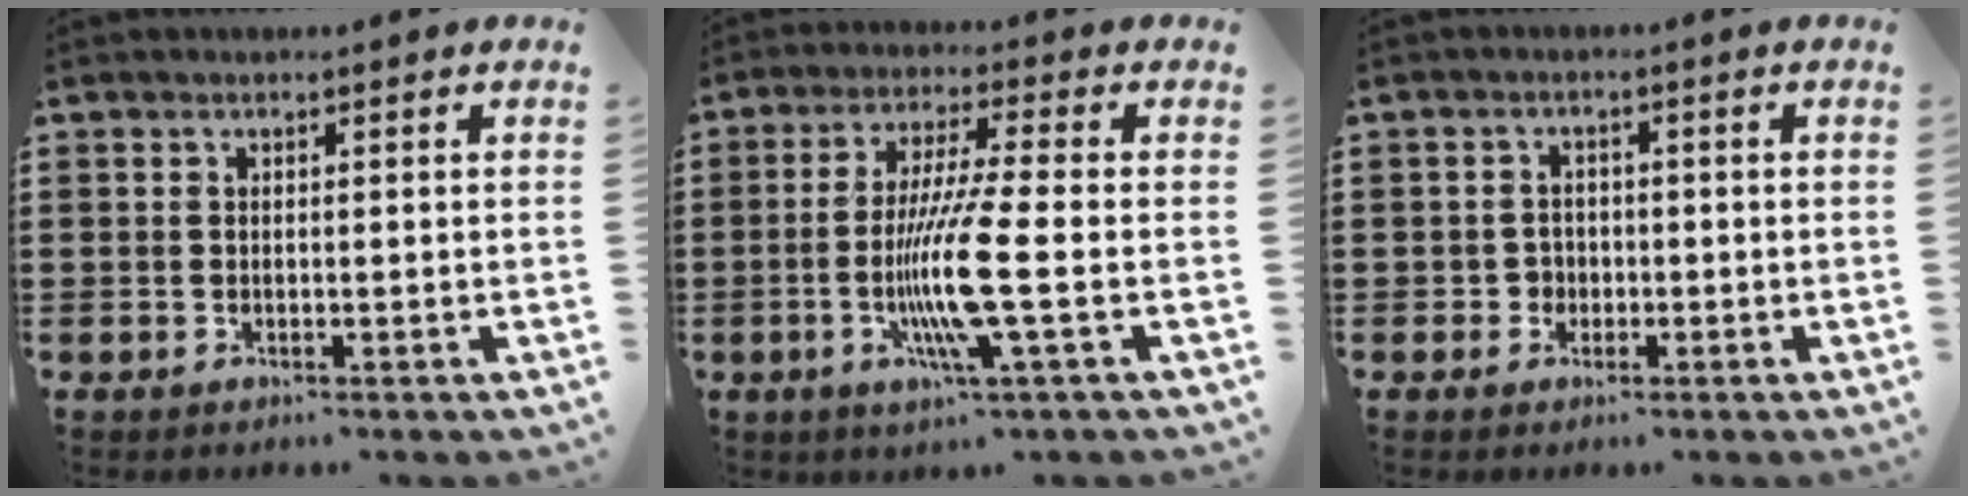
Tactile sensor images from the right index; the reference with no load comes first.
{"total": 10.9, "force": [-2.7, 0.1, 10.6], "torque": [-0.214, -0.020, -0.058]}
{"total": 2.1, "force": [-0.8, 1.8, 0.5], "torque": [-0.016, 0.002, -0.019]}